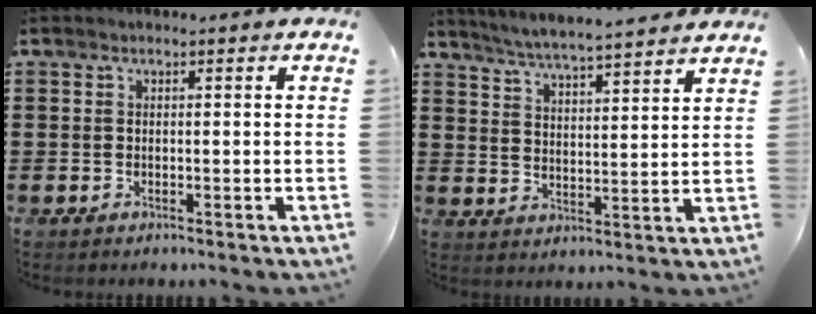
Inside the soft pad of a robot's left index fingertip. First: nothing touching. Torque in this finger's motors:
{"motor_torque": [1.45, -0.68, 0.24, 0.12]}